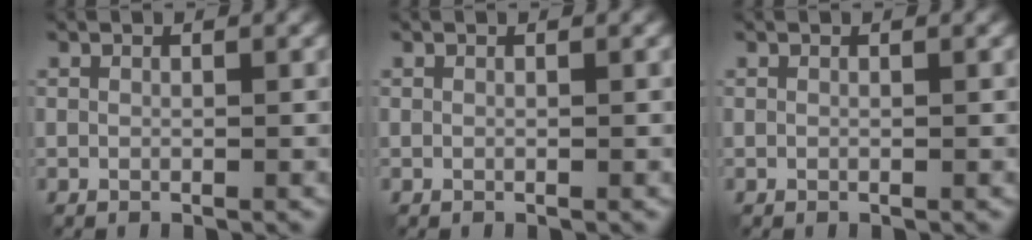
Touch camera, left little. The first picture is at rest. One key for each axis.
{"total": 0.0}
{"total": 0.0}